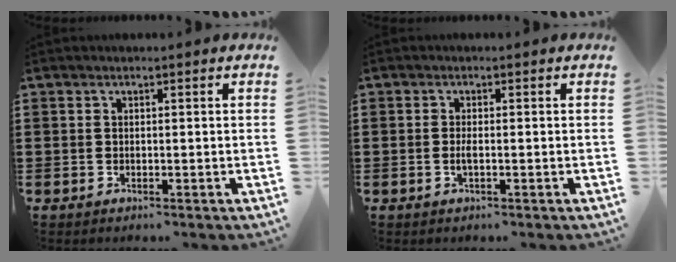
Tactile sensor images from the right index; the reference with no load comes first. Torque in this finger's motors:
{"motor_torque": [2.14, 0.00, 0.13, 0.05]}